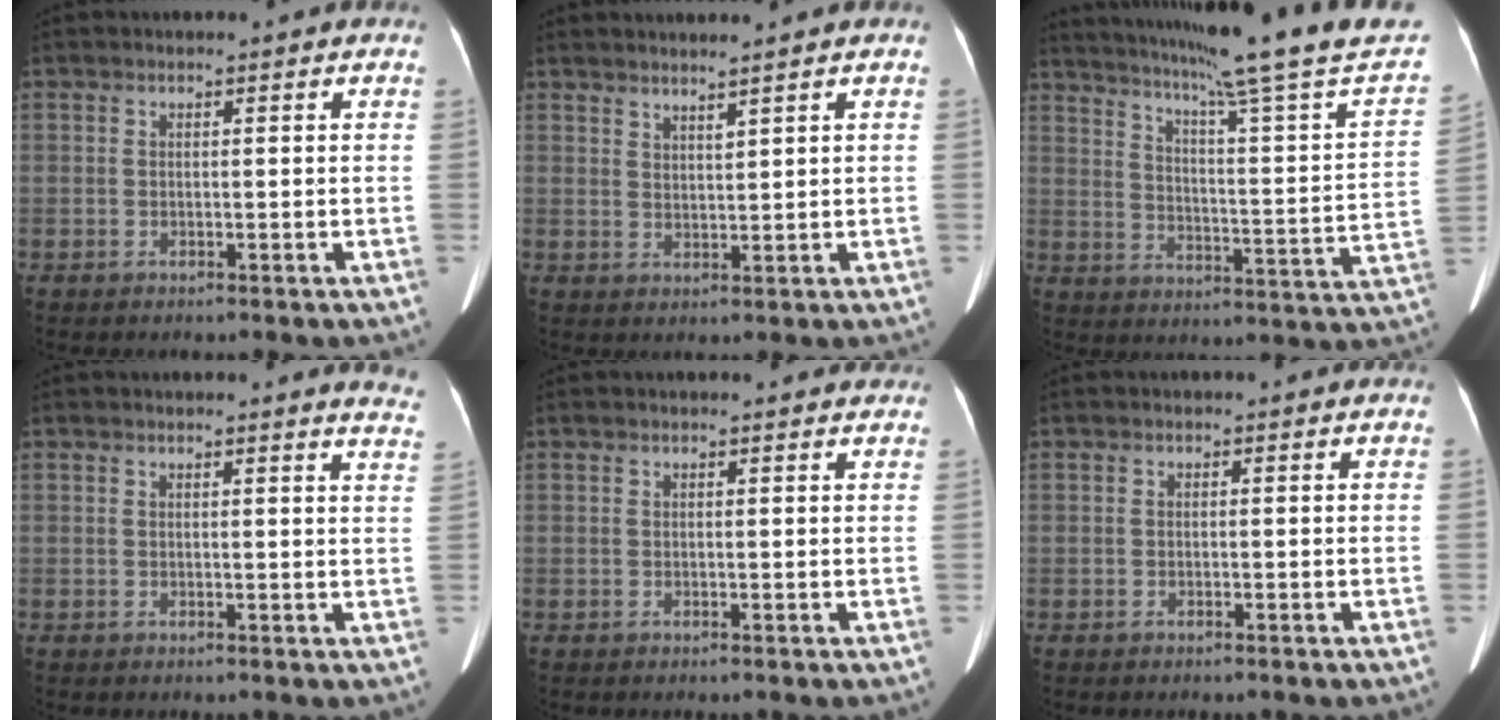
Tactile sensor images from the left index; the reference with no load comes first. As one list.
[{"total": 2.1, "force": [1.9, -0.4, 0.8], "torque": [-0.017, -0.007, 0.041]}, {"total": 25.7, "force": [21.3, -1.5, 14.4], "torque": [-0.234, -0.057, 0.280]}, {"total": 5.9, "force": [5.7, -0.2, 1.7], "torque": [-0.011, -0.031, 0.034]}, {"total": 4.2, "force": [4.0, 0.8, 1.2], "torque": [-0.013, 0.013, 0.037]}, {"total": 0.0}]